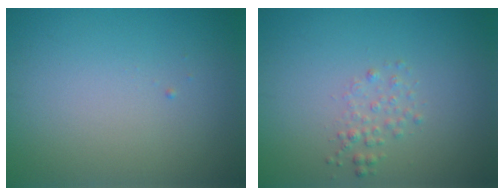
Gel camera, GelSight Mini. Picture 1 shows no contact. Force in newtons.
{"total": 1.3, "press": 1.3, "slide": 0.1}